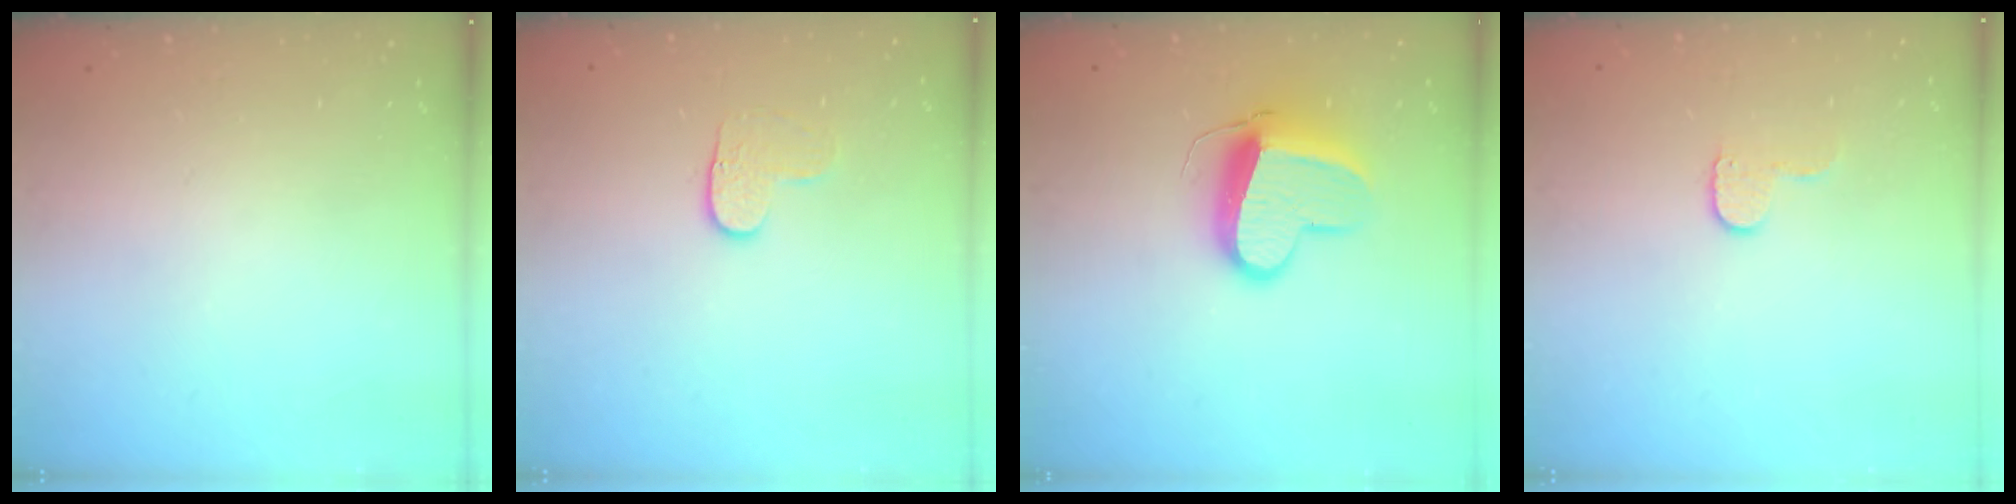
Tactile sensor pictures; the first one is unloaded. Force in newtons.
{"total": 4.0, "press": 4.0, "slide": 0.4}
{"total": 13.4, "press": 13.3, "slide": 1.3}
{"total": 5.4, "press": 5.3, "slide": 0.5}